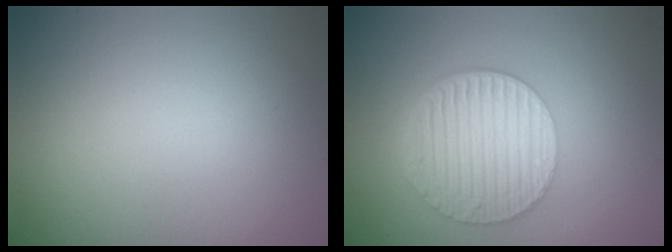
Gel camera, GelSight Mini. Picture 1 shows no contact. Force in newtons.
{"total": 6.5, "press": 4.3, "slide": 4.8}